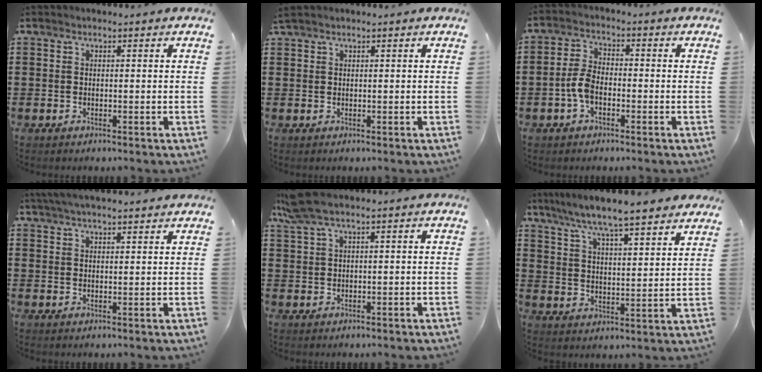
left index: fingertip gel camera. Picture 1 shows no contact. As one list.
[{"total": 0.7, "force": [0.5, 0.1, 0.4], "torque": [-0.009, 0.001, 0.011]}, {"total": 4.7, "force": [-1.5, 2.5, 3.7], "torque": [-0.099, -0.001, -0.038]}, {"total": 3.5, "force": [3.2, 0.1, 1.5], "torque": [-0.037, 0.000, 0.060]}, {"total": 4.3, "force": [2.6, 0.6, 3.4], "torque": [-0.086, -0.001, 0.043]}, {"total": 6.2, "force": [5.7, -0.3, 2.3], "torque": [-0.071, -0.035, 0.095]}]